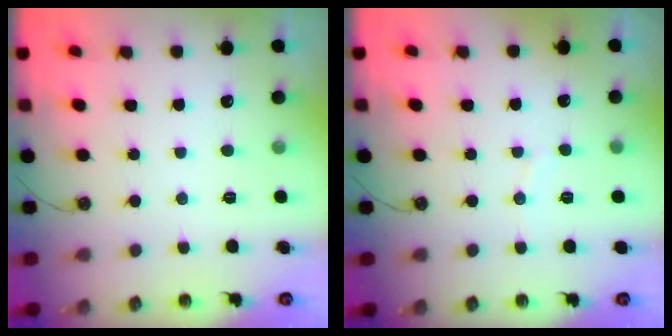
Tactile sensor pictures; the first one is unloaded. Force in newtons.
{"total": 2.8, "press": 2.8, "slide": 0.4}